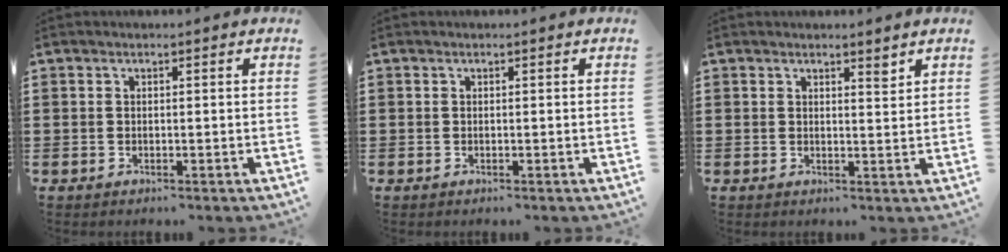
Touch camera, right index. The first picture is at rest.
{"total": 0.0}
{"total": 1.9, "force": [1.6, 0.3, 0.8], "torque": [-0.010, -0.001, 0.028]}